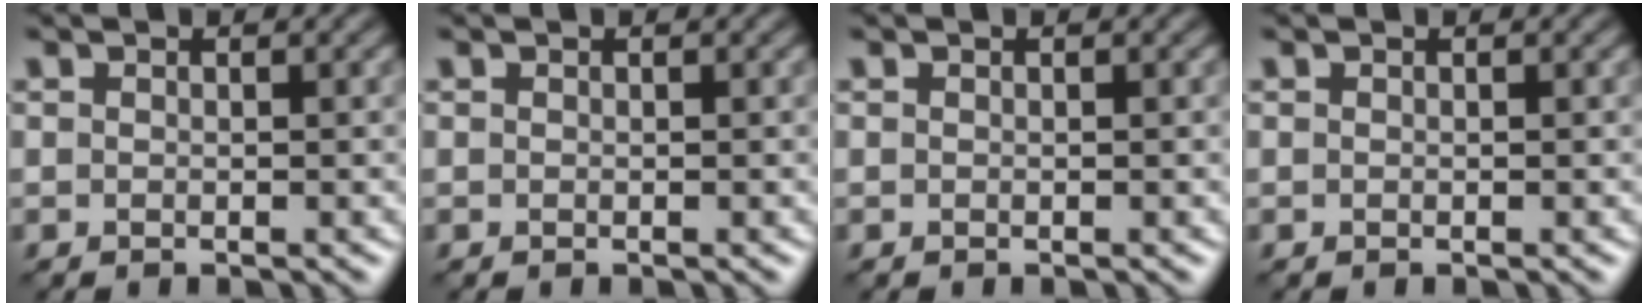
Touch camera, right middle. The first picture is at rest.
{"total": 0.0}
{"total": 0.0}
{"total": 0.0}